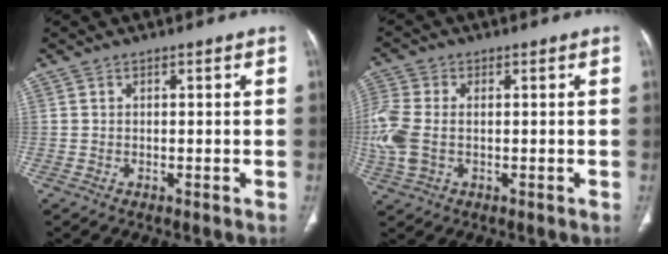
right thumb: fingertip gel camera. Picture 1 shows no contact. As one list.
[{"total": 9.8, "force": [-0.7, 6.4, 7.4], "torque": [-0.205, 0.011, -0.012]}]